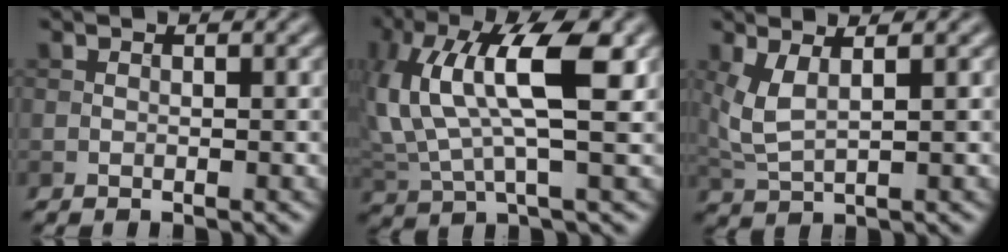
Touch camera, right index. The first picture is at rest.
{"total": 9.6, "force": [2.7, 3.5, 8.5], "torque": [-0.173, 0.007, 0.046]}
{"total": 3.4, "force": [1.2, 1.1, 3.0], "torque": [-0.074, -0.003, 0.028]}